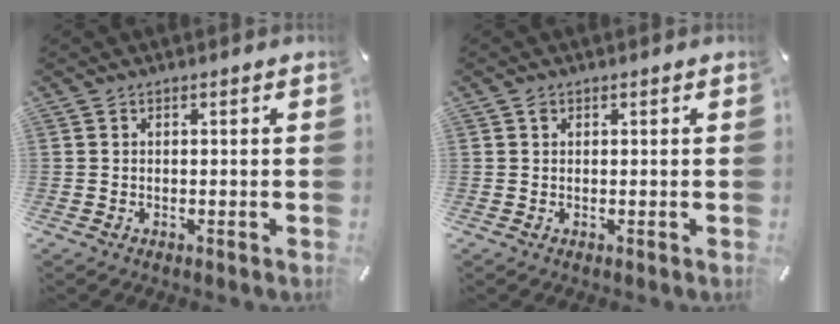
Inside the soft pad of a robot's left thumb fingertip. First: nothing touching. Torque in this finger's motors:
{"motor_torque": [-0.42, 0.06, -0.10, 0.20, 0.04]}